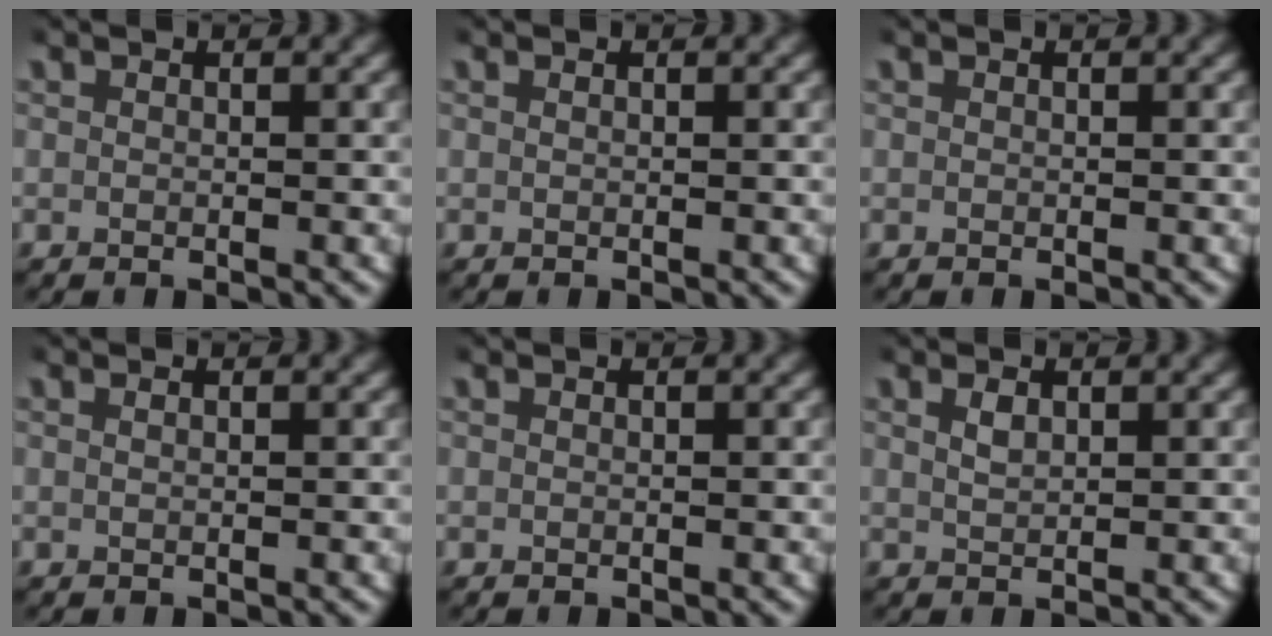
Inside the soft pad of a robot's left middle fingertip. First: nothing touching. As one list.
[{"total": 0.0}, {"total": 0.0}, {"total": 0.0}, {"total": 0.0}, {"total": 1.0, "force": [0.5, 0.4, 0.7], "torque": [-0.014, -0.003, 0.014]}]